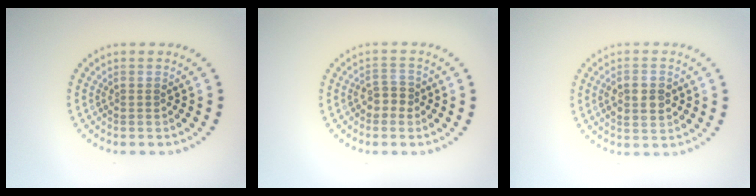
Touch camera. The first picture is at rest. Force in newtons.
{"total": 1.8, "press": 1.7, "slide": 0.8}
{"total": 3.7, "press": 3.7, "slide": 0.4}